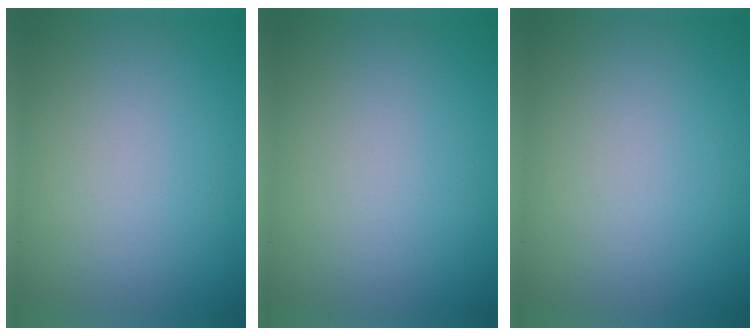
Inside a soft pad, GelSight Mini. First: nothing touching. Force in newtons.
{"total": 0.0}
{"total": 0.0}